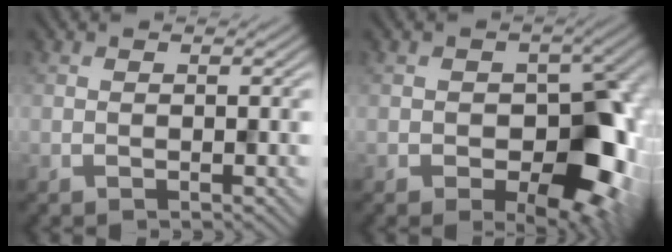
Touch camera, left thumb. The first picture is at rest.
{"total": 11.4, "force": [-2.4, 7.5, 8.3], "torque": [-0.084, -0.023, -0.032]}